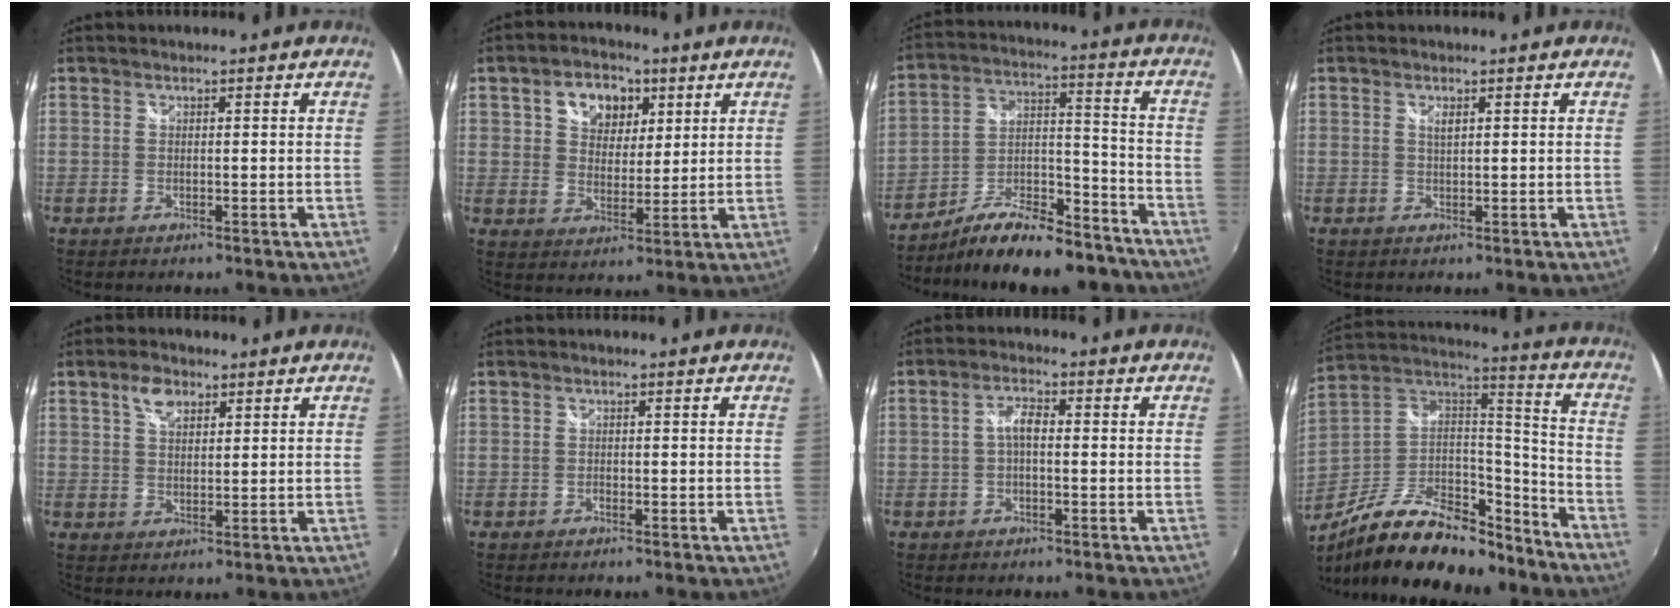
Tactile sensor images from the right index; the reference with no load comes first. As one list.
[{"total": 9.3, "force": [3.9, 6.7, 5.1], "torque": [-0.093, 0.022, 0.067]}, {"total": 19.1, "force": [-15.2, 6.4, 9.5], "torque": [-0.161, 0.016, -0.224]}, {"total": 1.0, "force": [0.4, 0.3, 0.9], "torque": [-0.015, 0.001, 0.006]}, {"total": 4.3, "force": [2.4, 2.5, 2.6], "torque": [-0.044, 0.009, 0.044]}, {"total": 0.0}, {"total": 3.0, "force": [-0.4, 1.2, 2.7], "torque": [-0.054, 0.010, -0.009]}, {"total": 26.5, "force": [-18.7, 11.3, 15.0], "torque": [-0.277, 0.011, -0.290]}]